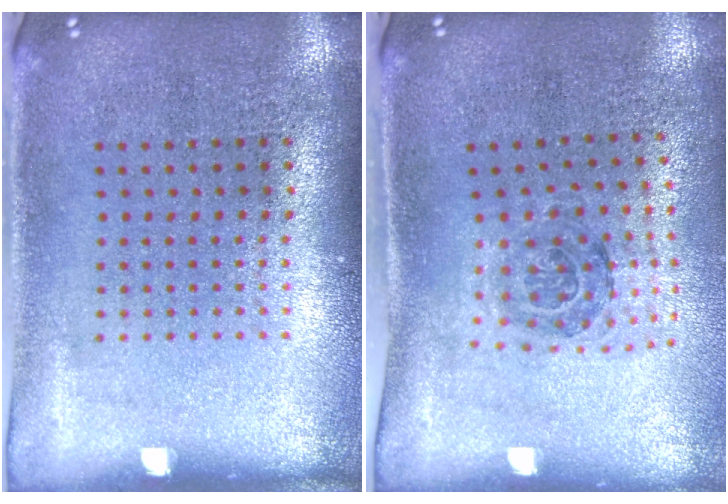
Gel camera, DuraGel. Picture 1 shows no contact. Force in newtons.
{"total": 1.1, "press": 1.1, "slide": 0.4}